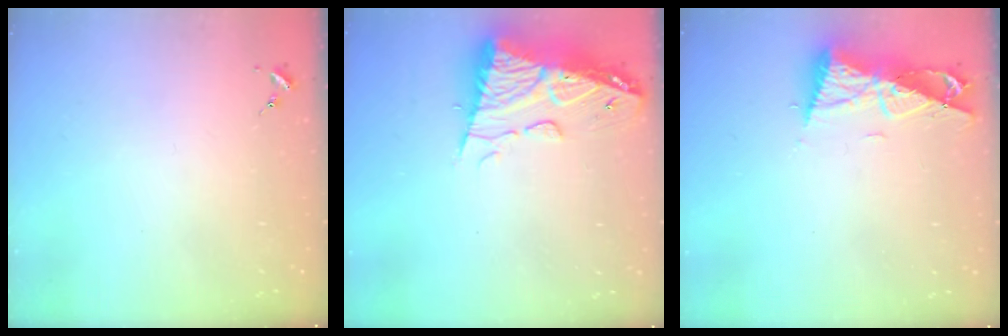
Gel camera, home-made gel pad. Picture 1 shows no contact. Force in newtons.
{"total": 13.2, "press": 13.1, "slide": 1.2}
{"total": 9.5, "press": 9.4, "slide": 1.4}